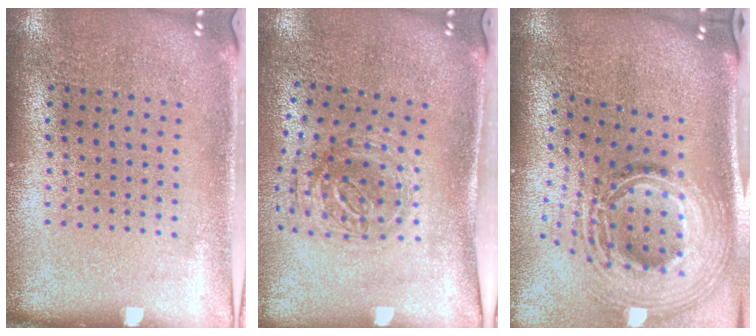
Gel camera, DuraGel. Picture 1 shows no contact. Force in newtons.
{"total": 1.1, "press": 1.0, "slide": 0.4}
{"total": 3.0, "press": 2.1, "slide": 2.1}